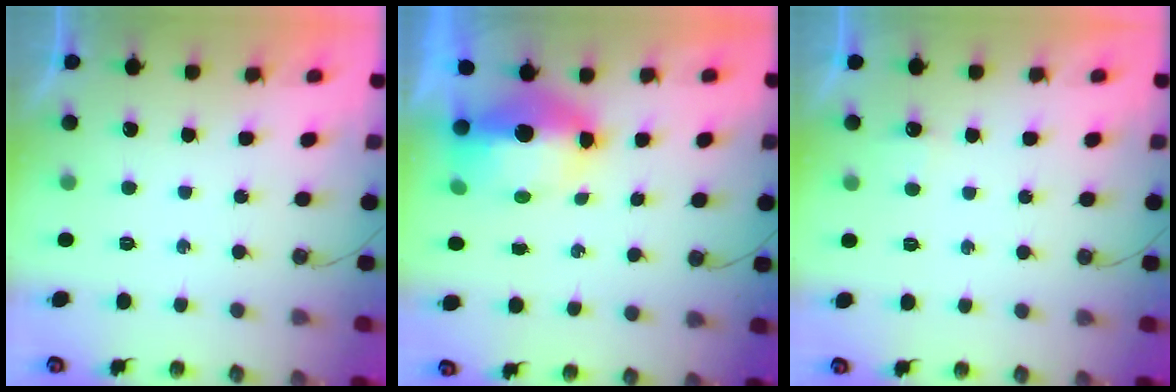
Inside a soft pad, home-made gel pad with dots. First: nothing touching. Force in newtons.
{"total": 12.8, "press": 9.6, "slide": 8.5}
{"total": 2.7, "press": 2.6, "slide": 0.8}